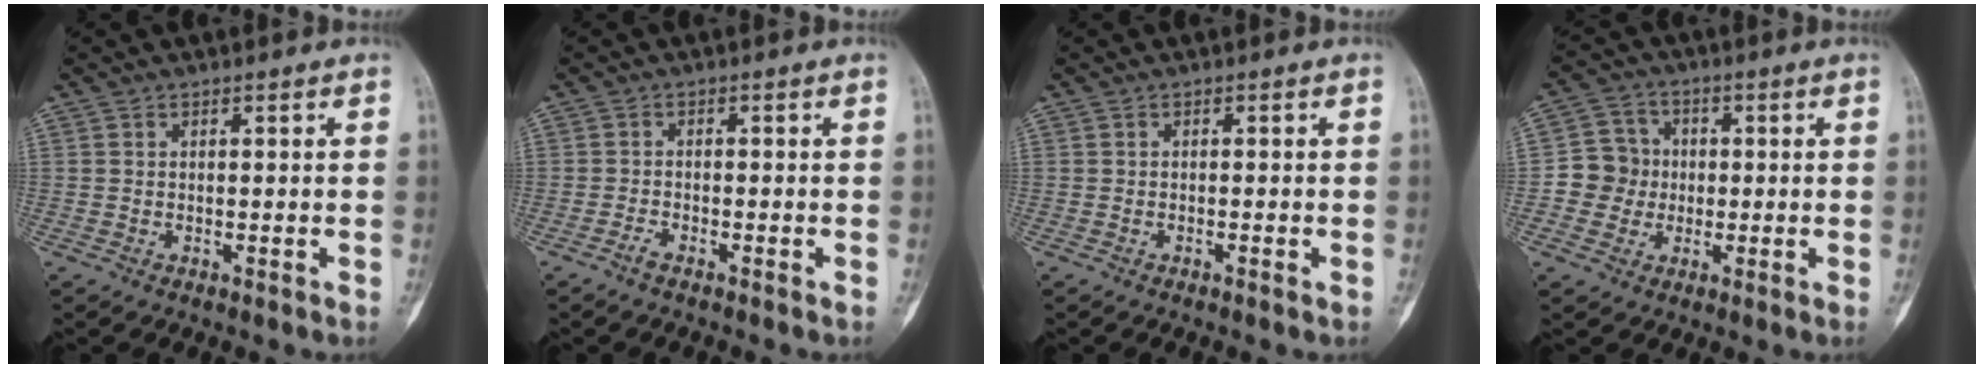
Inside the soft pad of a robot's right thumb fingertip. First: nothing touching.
{"total": 1.5, "force": [-1.2, 0.3, 0.7], "torque": [-0.019, 0.005, -0.026]}
{"total": 0.7, "force": [-0.3, 0.1, 0.6], "torque": [-0.011, 0.001, -0.005]}
{"total": 6.9, "force": [-0.7, 6.7, 1.5], "torque": [0.011, 0.016, -0.021]}